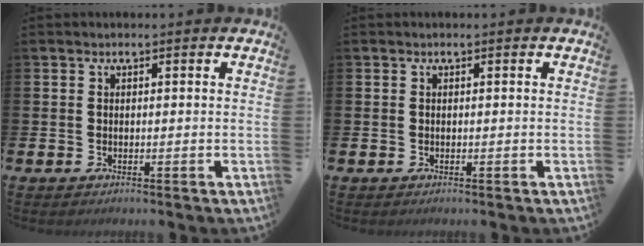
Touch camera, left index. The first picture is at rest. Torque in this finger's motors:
{"motor_torque": [-0.03, 0.03, -0.01, 0.00]}